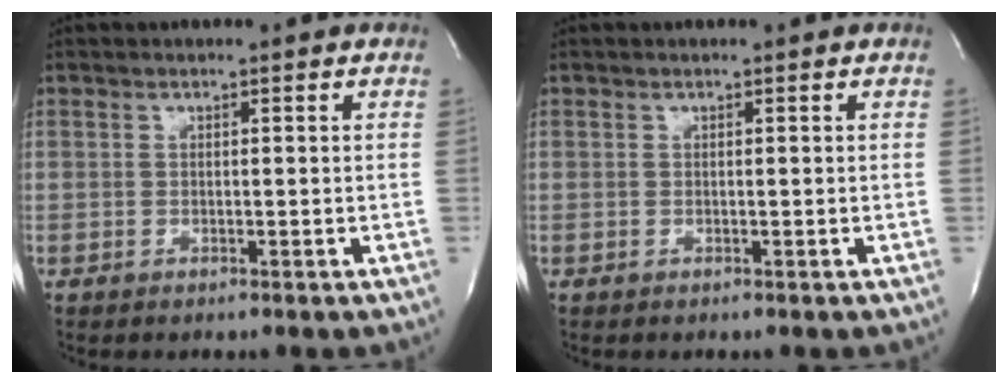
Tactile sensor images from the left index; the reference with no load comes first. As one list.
[{"total": 0.0}]